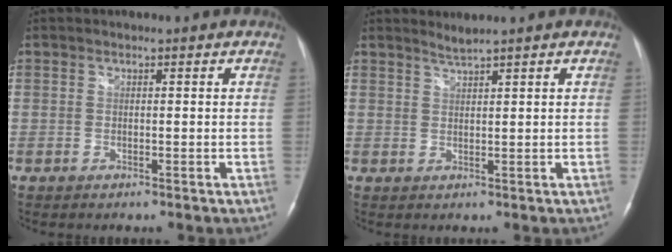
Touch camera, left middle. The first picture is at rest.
{"total": 1.5, "force": [1.4, -0.6, 0.2], "torque": [-0.009, -0.005, 0.027]}